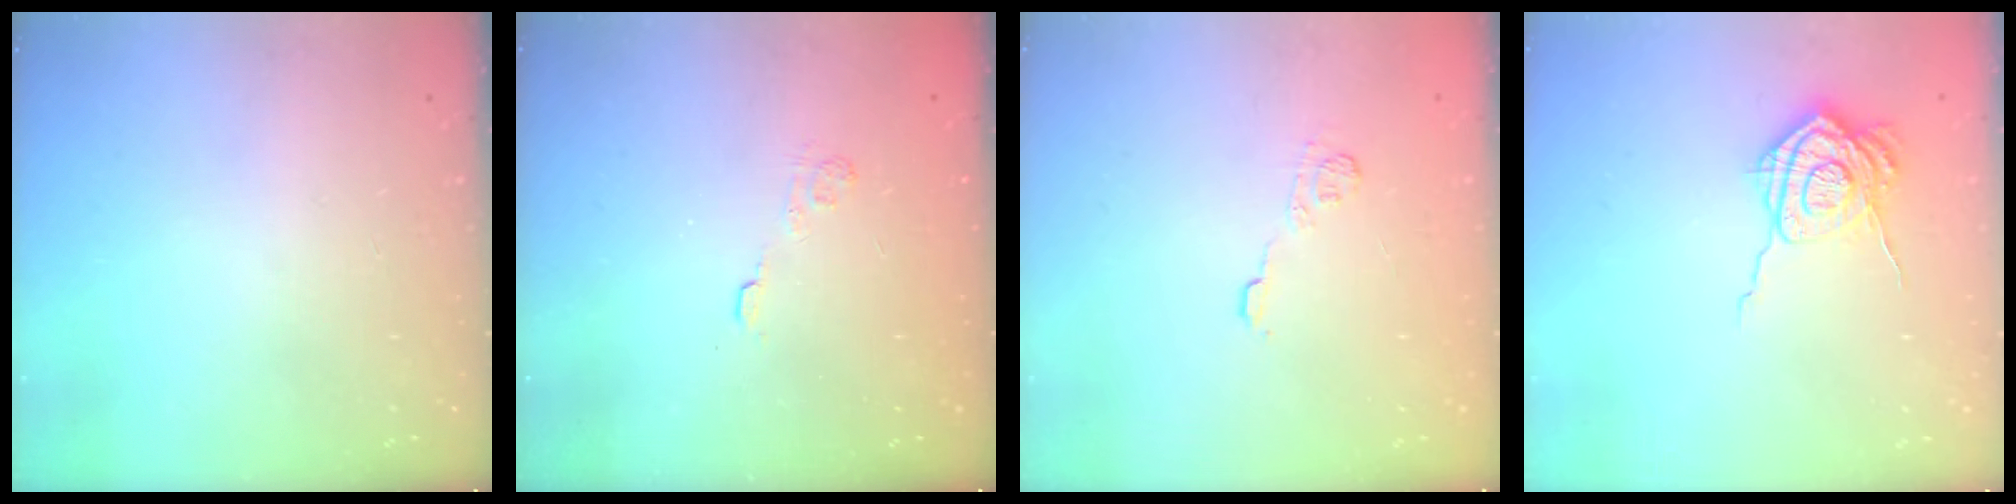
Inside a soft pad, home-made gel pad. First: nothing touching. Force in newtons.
{"total": 2.9, "press": 2.5, "slide": 1.4}
{"total": 4.6, "press": 4.4, "slide": 1.3}
{"total": 14.0, "press": 14.0, "slide": 0.2}